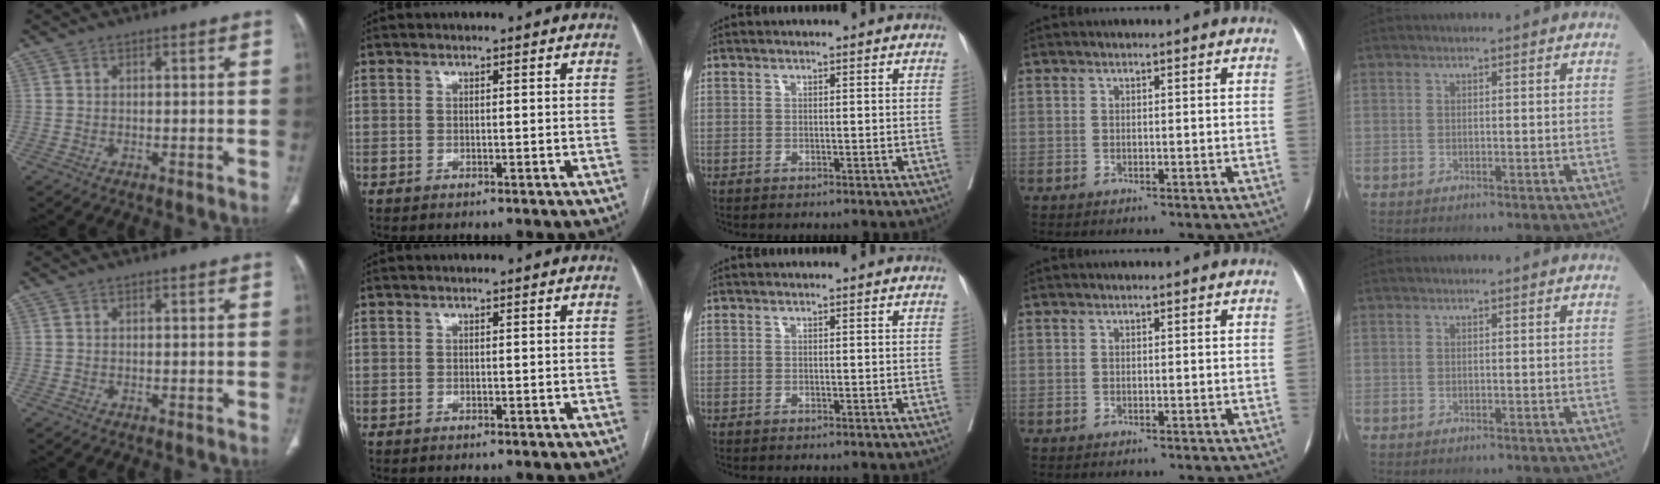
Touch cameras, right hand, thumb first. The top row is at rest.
{}